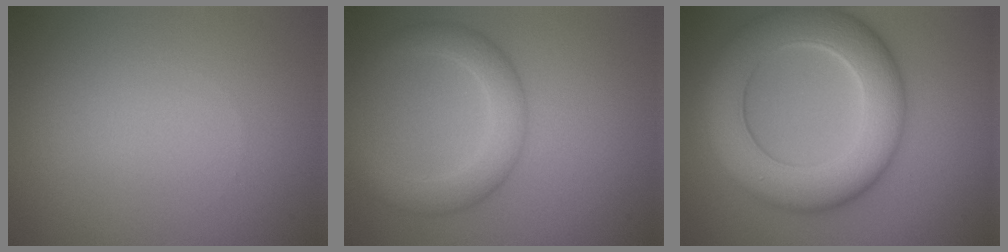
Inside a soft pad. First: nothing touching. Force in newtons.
{"total": 4.2, "press": 4.2, "slide": 0.1}
{"total": 10.2, "press": 10.2, "slide": 0.7}